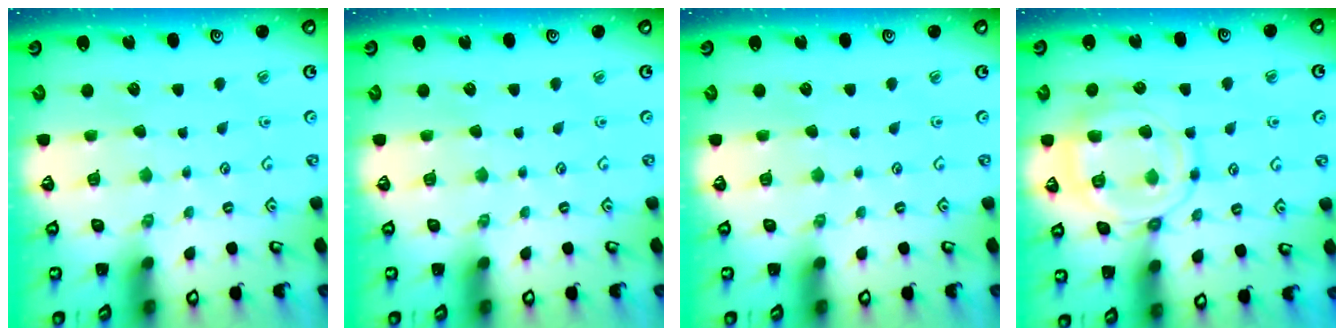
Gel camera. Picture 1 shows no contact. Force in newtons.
{"total": 0.0}
{"total": 0.0}
{"total": 13.3, "press": 13.3, "slide": 1.3}